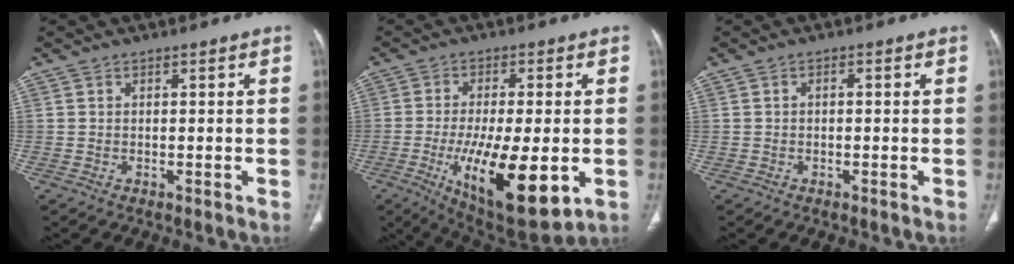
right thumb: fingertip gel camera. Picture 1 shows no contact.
{"total": 18.4, "force": [-4.7, 6.4, 16.6], "torque": [-0.280, -0.022, -0.059]}
{"total": 0.6, "force": [-0.1, 0.3, 0.4], "torque": [-0.005, 0.002, -0.005]}